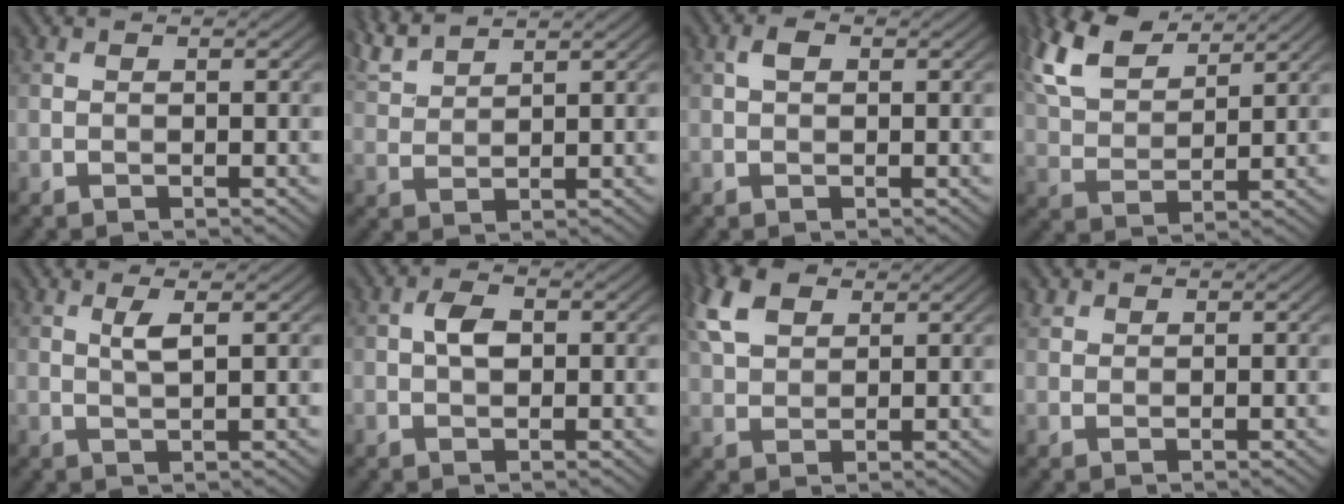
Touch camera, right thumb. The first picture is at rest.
{"total": 4.6, "force": [4.0, 0.8, 2.0], "torque": [-0.058, 0.012, 0.088]}
{"total": 1.6, "force": [0.5, 1.0, 1.2], "torque": [-0.023, 0.006, 0.005]}
{"total": 9.9, "force": [6.5, 4.2, 6.1], "torque": [-0.164, 0.021, 0.136]}
{"total": 2.4, "force": [0.9, 0.3, 2.2], "torque": [-0.048, 0.001, 0.019]}
{"total": 2.8, "force": [0.3, 1.7, 2.3], "torque": [-0.045, 0.005, 0.003]}
{"total": 7.3, "force": [3.6, 4.2, 4.7], "torque": [-0.127, 0.019, 0.070]}
{"total": 1.3, "force": [1.0, 0.8, 0.3], "torque": [-0.007, 0.004, 0.023]}